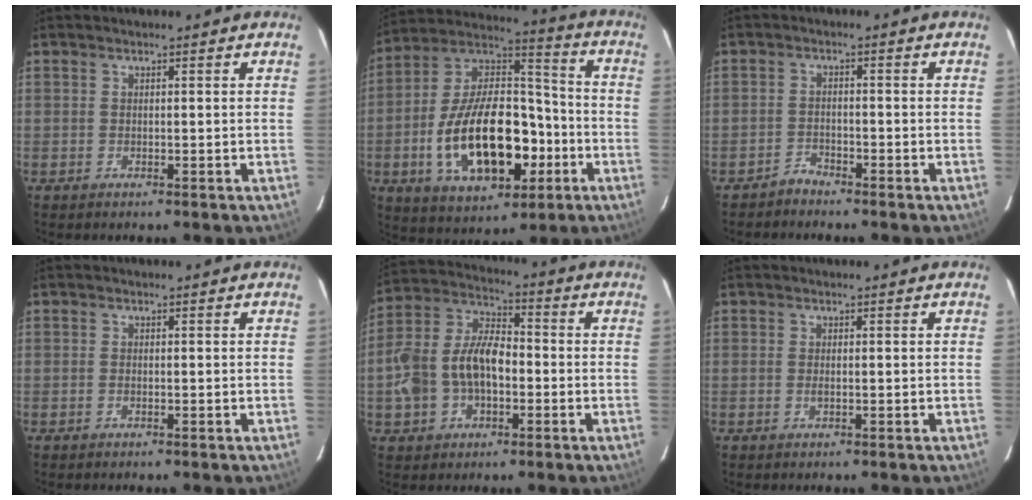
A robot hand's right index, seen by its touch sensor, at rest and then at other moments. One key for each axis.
{"total": 23.3, "fx": -6.8, "fy": 12.3, "fz": 18.6, "tx": -0.352, "ty": 0.020, "tz": -0.098}
{"total": 2.1, "fx": -2.0, "fy": 0.6, "fz": 0.0, "tx": 0.001, "ty": 0.003, "tz": -0.039}
{"total": 0.7, "fx": -0.3, "fy": 0.4, "fz": 0.4, "tx": -0.010, "ty": 0.000, "tz": -0.007}
{"total": 13.3, "fx": -2.8, "fy": 8.4, "fz": 10.0, "tx": -0.216, "ty": 0.021, "tz": -0.049}
{"total": 0.7, "fx": -0.1, "fy": 0.2, "fz": 0.7, "tx": -0.015, "ty": 0.000, "tz": -0.002}